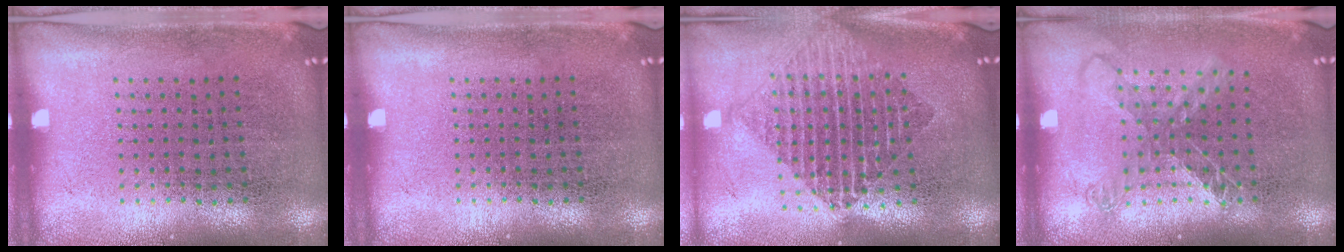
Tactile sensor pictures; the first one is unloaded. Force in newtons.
{"total": 0.0}
{"total": 1.9, "press": 1.6, "slide": 1.0}
{"total": 1.5, "press": 1.3, "slide": 0.8}